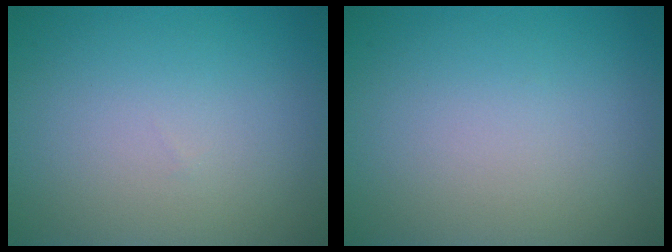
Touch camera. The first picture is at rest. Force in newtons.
{"total": 0.0}